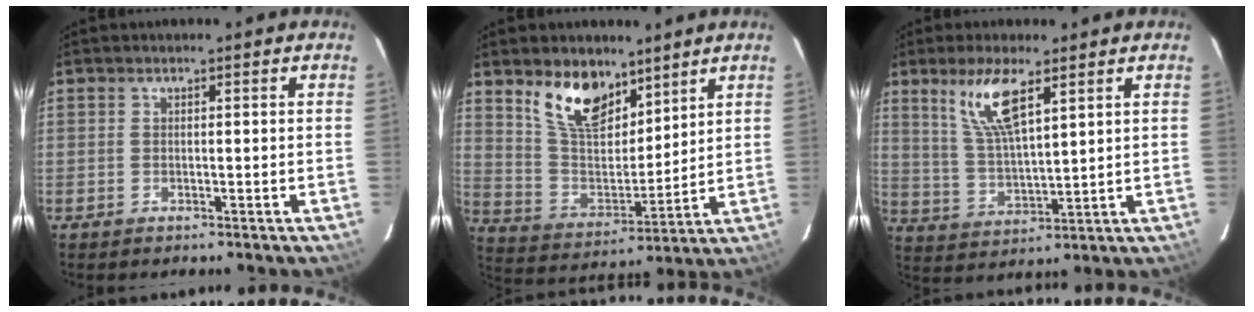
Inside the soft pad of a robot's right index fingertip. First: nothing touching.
{"total": 13.2, "force": [8.9, 6.5, 7.2], "torque": [-0.141, 0.002, 0.173]}
{"total": 9.6, "force": [5.5, 2.3, 7.6], "torque": [-0.148, -0.002, 0.117]}